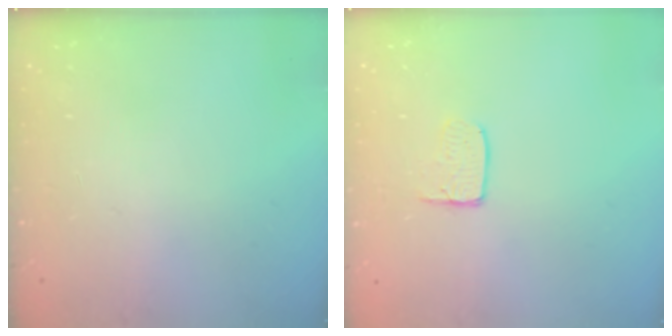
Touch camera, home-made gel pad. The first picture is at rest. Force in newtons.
{"total": 4.7, "press": 4.7, "slide": 0.4}